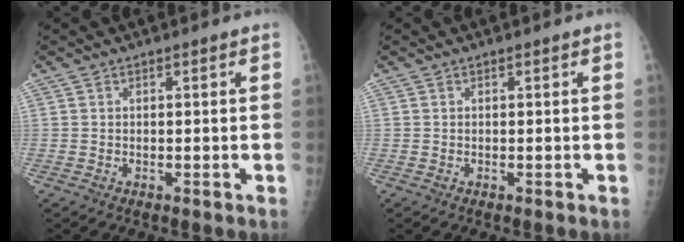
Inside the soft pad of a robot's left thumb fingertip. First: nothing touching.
{"total": 0.0}